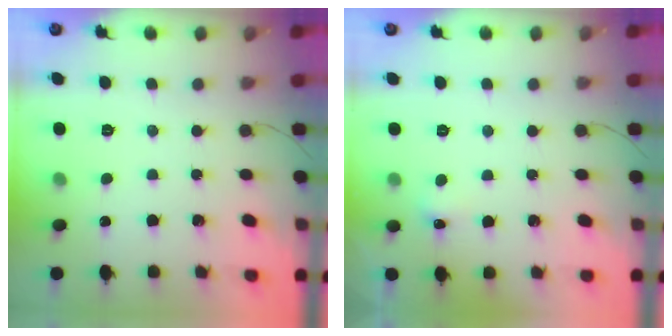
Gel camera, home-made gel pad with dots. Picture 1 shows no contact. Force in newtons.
{"total": 4.8, "press": 4.7, "slide": 1.1}